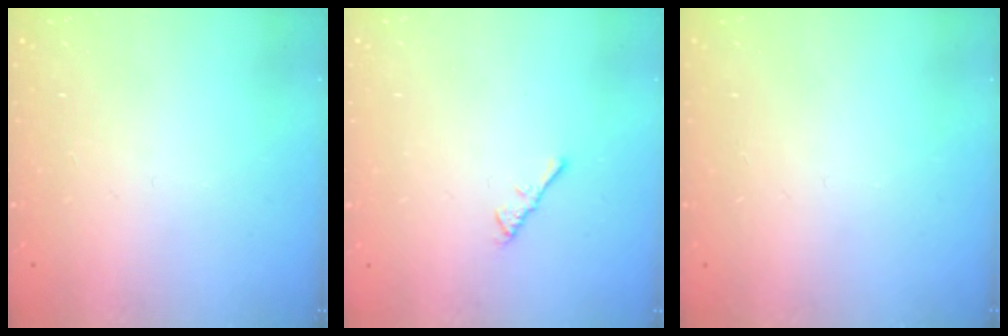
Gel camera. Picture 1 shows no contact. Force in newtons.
{"total": 2.2, "press": 2.1, "slide": 0.5}
{"total": 0.0}